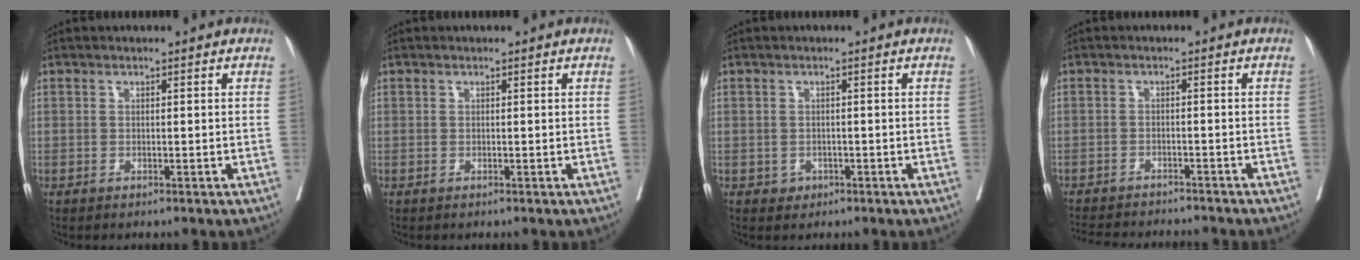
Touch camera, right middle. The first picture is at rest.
{"total": 0.0}
{"total": 1.7, "force": [-0.6, 1.5, 0.5], "torque": [-0.005, 0.004, -0.003]}
{"total": 13.5, "force": [-12.4, 2.0, 4.8], "torque": [-0.091, -0.017, -0.165]}